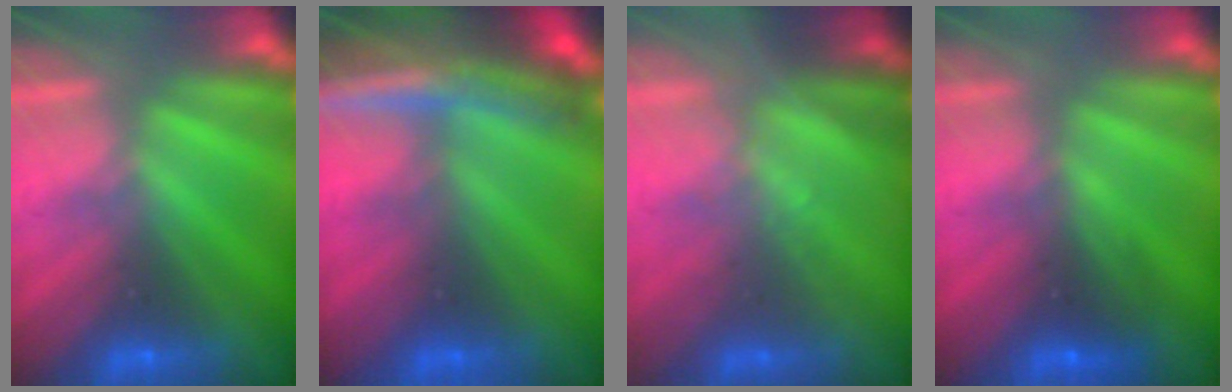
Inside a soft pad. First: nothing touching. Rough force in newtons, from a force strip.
{"total": 10.2}
{"total": 1.4}
{"total": 2.6}